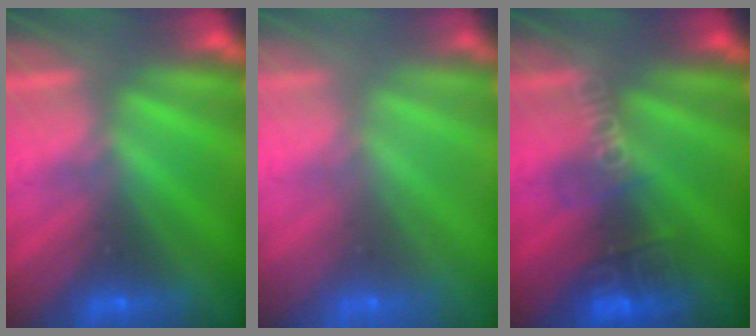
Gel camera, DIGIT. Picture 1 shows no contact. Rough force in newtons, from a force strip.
{"total": 7.3}
{"total": 2.6}